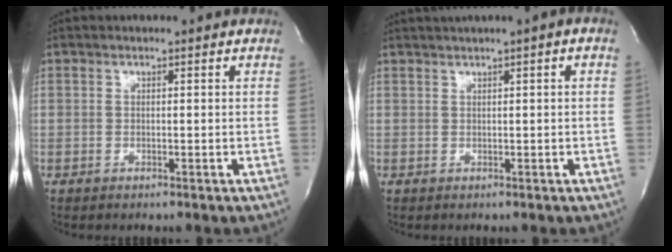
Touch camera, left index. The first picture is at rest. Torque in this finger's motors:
{"motor_torque": [0.09, -0.32, 0.79, 0.18]}